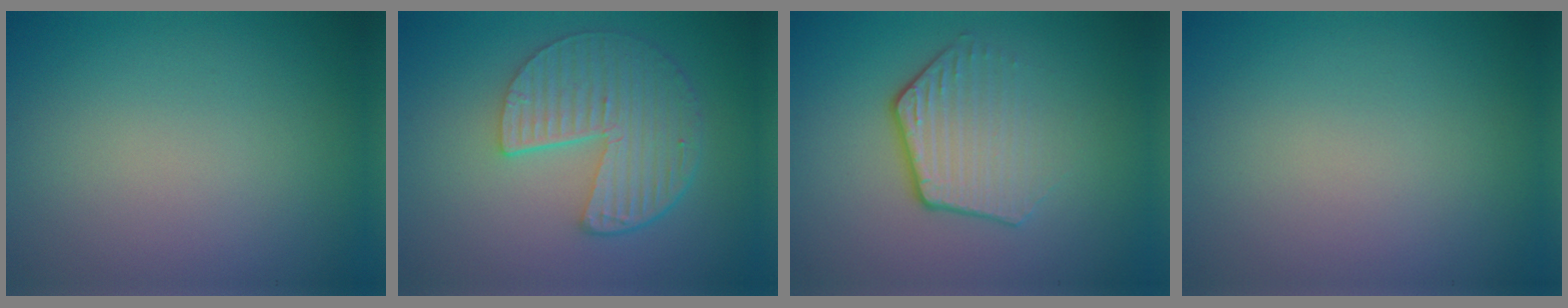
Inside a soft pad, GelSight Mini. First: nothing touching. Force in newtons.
{"total": 5.8, "press": 4.2, "slide": 4.0}
{"total": 4.0, "press": 3.0, "slide": 2.7}
{"total": 0.0}